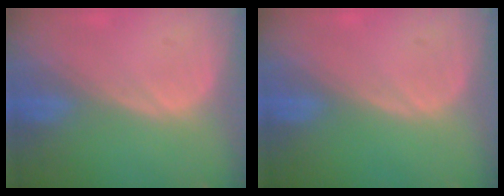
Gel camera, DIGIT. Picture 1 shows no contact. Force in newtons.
{"total": 0.0}